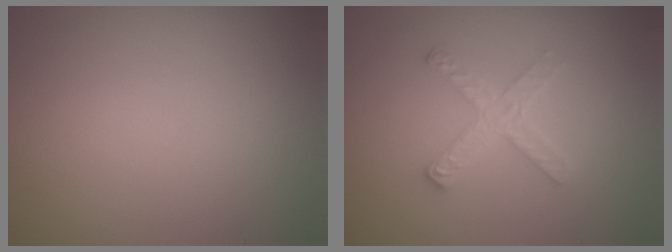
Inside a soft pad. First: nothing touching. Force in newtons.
{"total": 2.6, "press": 2.5, "slide": 0.4}